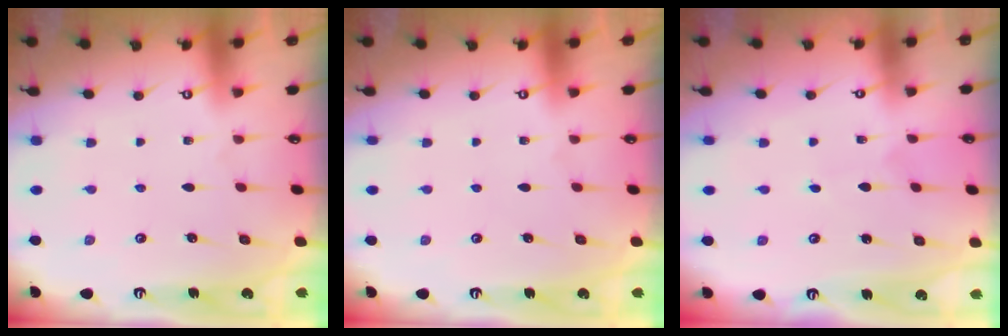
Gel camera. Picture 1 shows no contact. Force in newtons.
{"total": 0.0}
{"total": 1.9, "press": 1.9, "slide": 0.2}